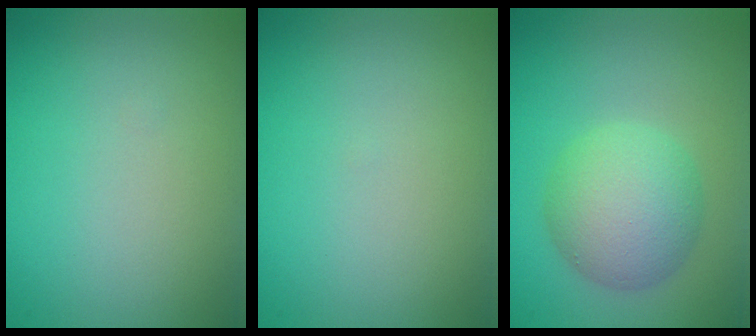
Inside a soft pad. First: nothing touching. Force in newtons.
{"total": 0.0}
{"total": 5.6, "press": 5.6, "slide": 0.1}